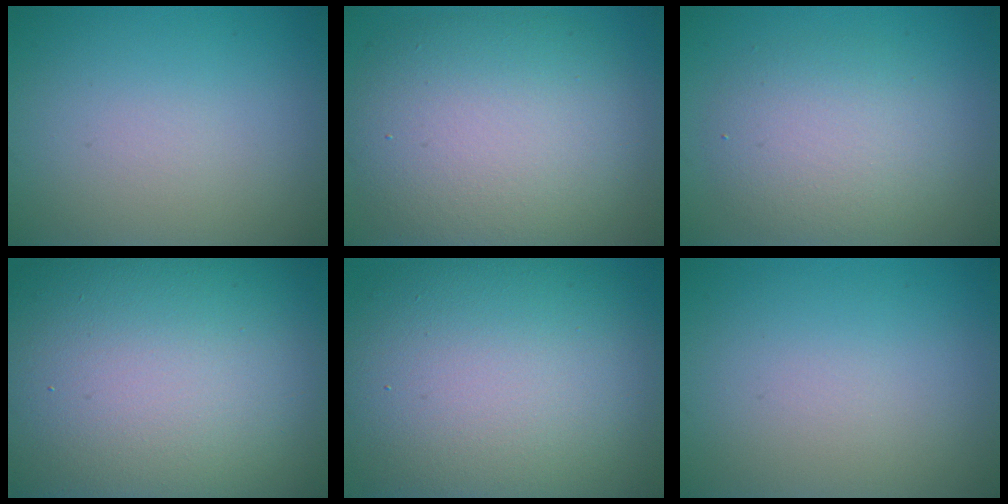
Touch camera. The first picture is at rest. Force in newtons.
{"total": 10.7, "press": 10.7, "slide": 0.5}
{"total": 4.4, "press": 4.4, "slide": 0.1}
{"total": 22.3, "press": 22.3, "slide": 0.7}
{"total": 15.4, "press": 15.4, "slide": 0.9}
{"total": 0.0}